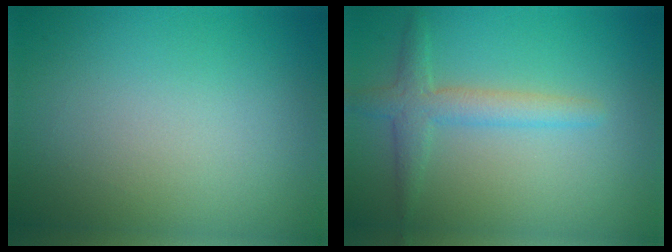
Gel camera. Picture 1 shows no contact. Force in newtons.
{"total": 2.8, "press": 2.8, "slide": 0.2}